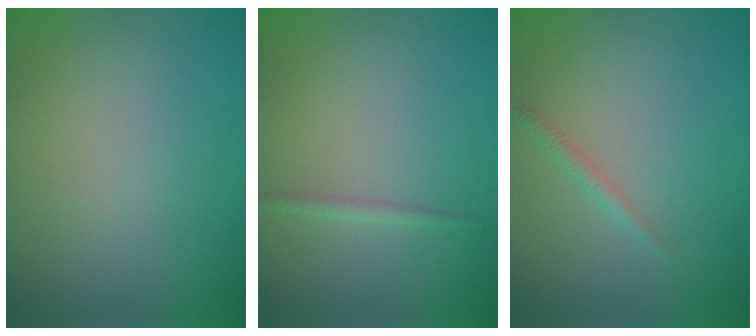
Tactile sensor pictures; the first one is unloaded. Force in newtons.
{"total": 0.8, "press": 0.8, "slide": 0.1}
{"total": 0.9, "press": 0.9, "slide": 0.1}